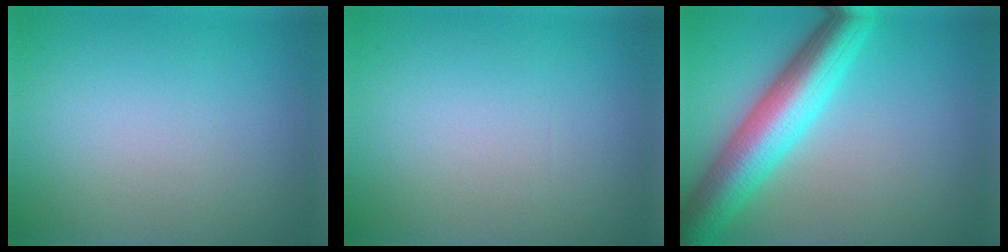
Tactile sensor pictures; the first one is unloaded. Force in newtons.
{"total": 0.0}
{"total": 8.5, "press": 8.5, "slide": 0.3}